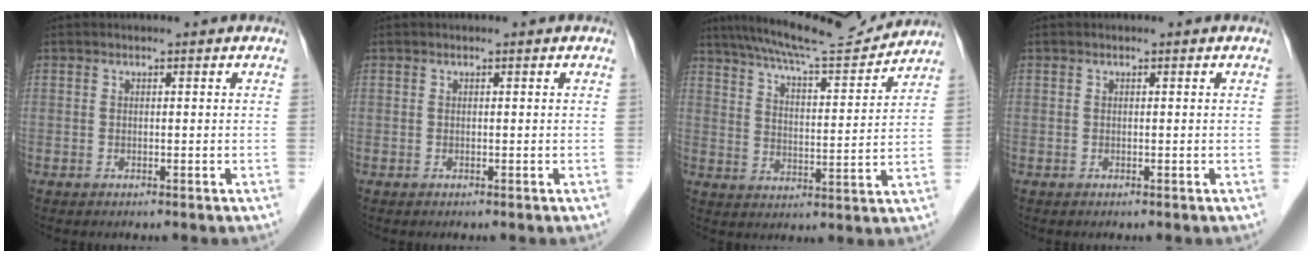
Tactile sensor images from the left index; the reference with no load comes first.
{"total": 0.0}
{"total": 14.3, "force": [13.5, 0.4, 4.8], "torque": [-0.086, 0.002, 0.203]}
{"total": 0.0}